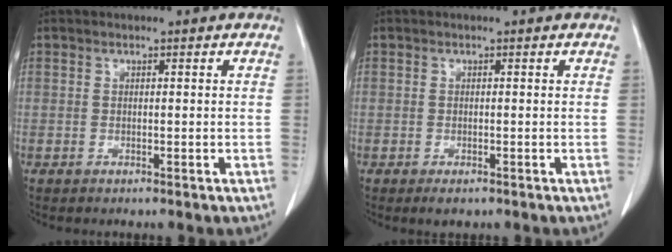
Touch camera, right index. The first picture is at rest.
{"total": 1.5, "force": [-0.9, 0.8, 0.8], "torque": [-0.010, 0.000, -0.007]}